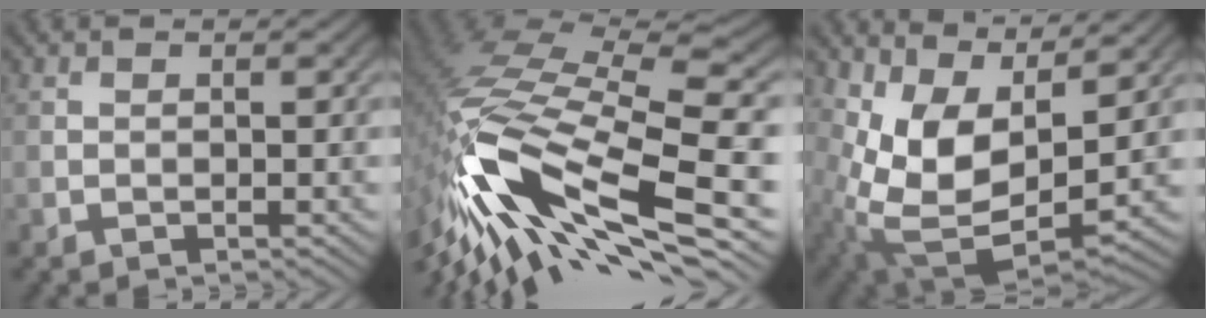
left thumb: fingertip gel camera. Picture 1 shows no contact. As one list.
[{"total": 17.2, "force": [-6.6, 6.5, 14.6], "torque": [-0.316, 0.001, -0.131]}, {"total": 11.3, "force": [3.9, 5.6, 9.0], "torque": [-0.192, -0.012, 0.076]}]